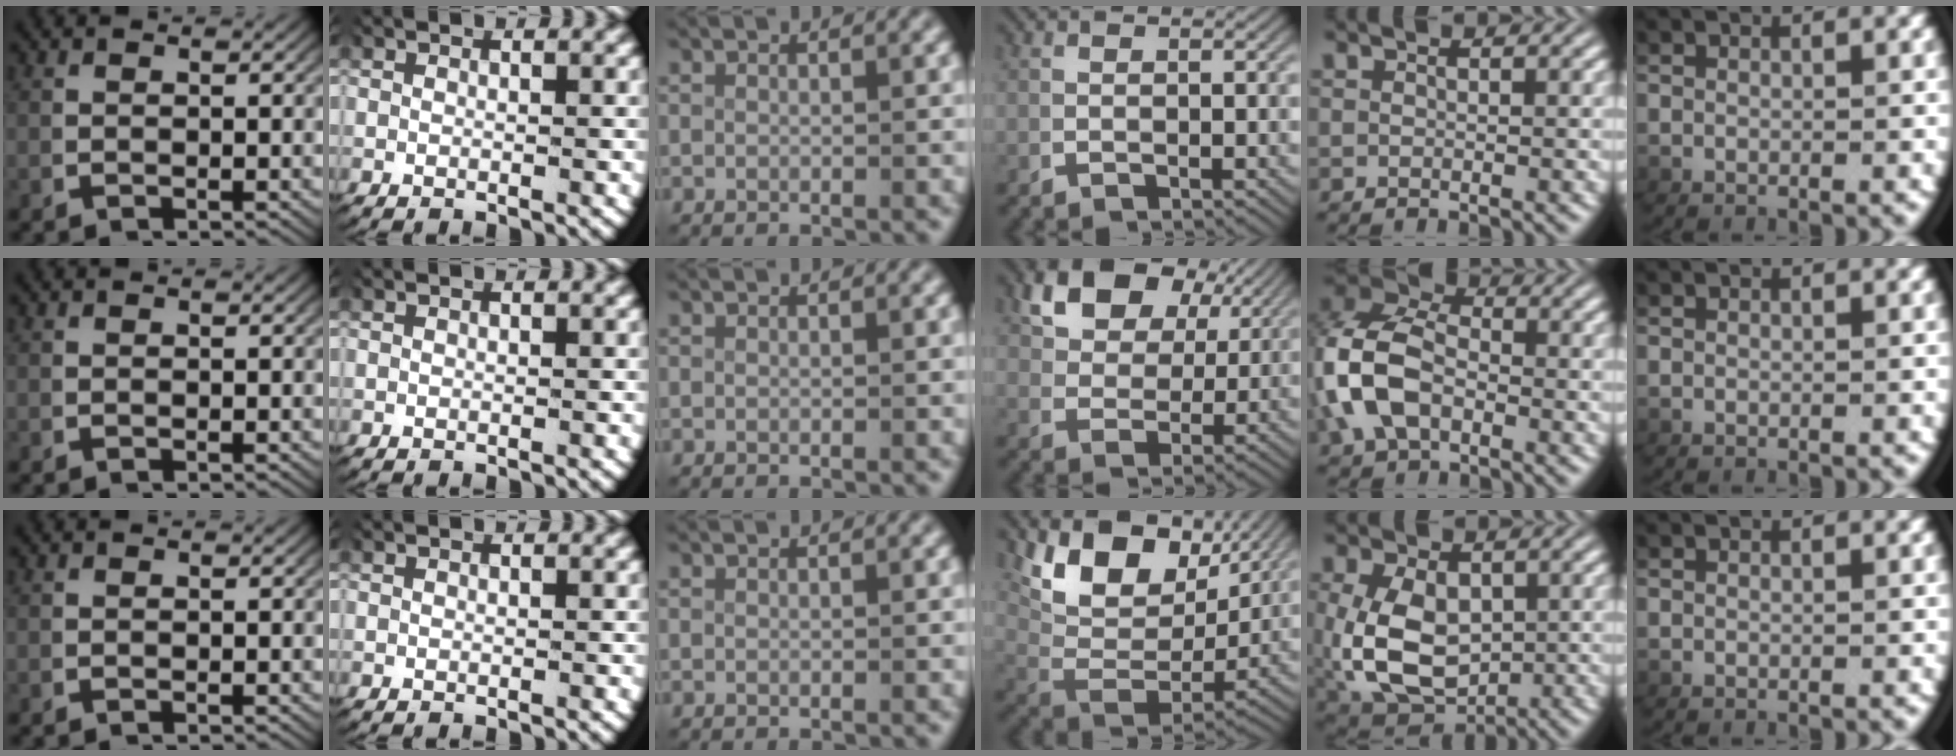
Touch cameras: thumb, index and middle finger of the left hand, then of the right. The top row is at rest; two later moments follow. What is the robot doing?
{"motion": "grasp_and_lifting", "object": "card"}